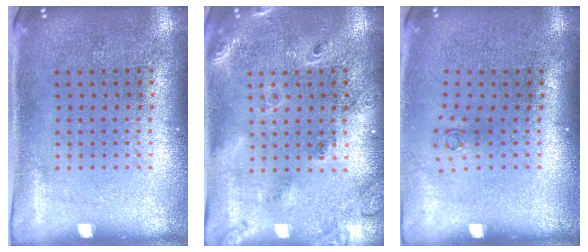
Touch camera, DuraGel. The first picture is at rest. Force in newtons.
{"total": 1.7, "press": 1.6, "slide": 0.8}
{"total": 0.7, "press": 0.3, "slide": 0.6}